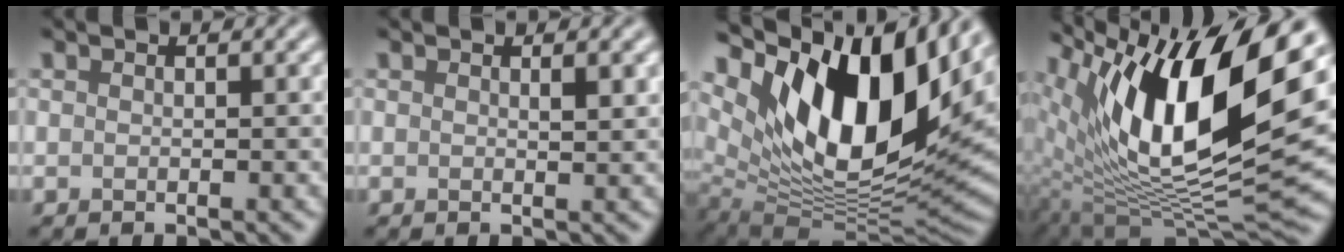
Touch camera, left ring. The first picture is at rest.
{"total": 0.9, "force": [0.5, 0.2, 0.8], "torque": [-0.011, -0.002, 0.008]}
{"total": 15.3, "force": [6.7, 7.2, 11.8], "torque": [-0.196, 0.003, 0.118]}
{"total": 15.7, "force": [6.4, 5.7, 13.2], "torque": [-0.217, -0.006, 0.113]}